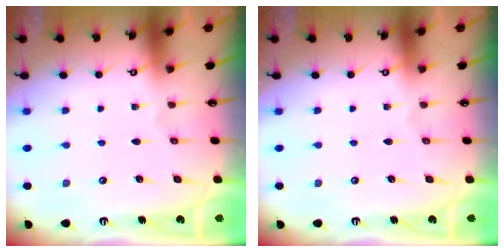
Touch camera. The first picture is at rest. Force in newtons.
{"total": 0.0}